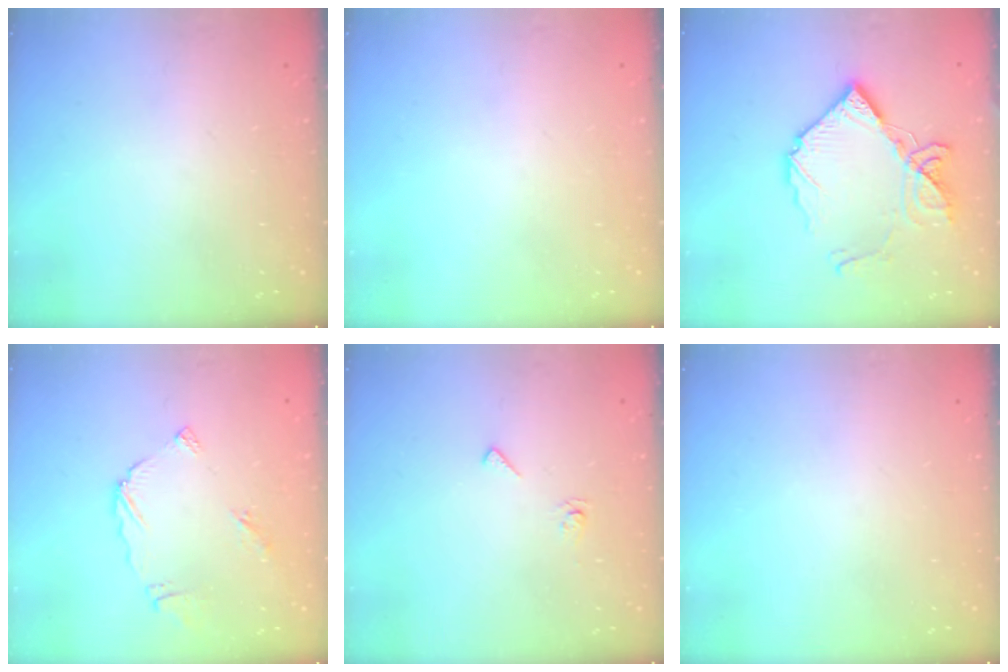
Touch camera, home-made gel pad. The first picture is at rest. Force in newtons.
{"total": 0.0}
{"total": 15.9, "press": 15.8, "slide": 2.0}
{"total": 6.4, "press": 6.4, "slide": 0.6}
{"total": 6.7, "press": 6.6, "slide": 0.7}
{"total": 0.0}